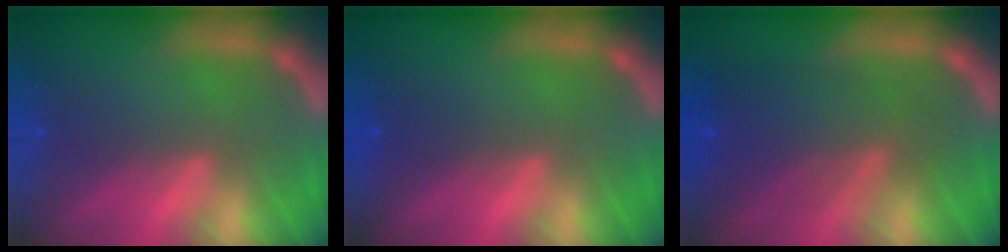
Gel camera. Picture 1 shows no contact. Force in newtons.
{"total": 0.9}
{"total": 7.0}